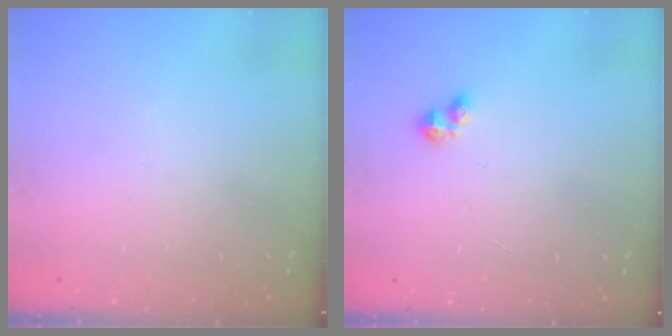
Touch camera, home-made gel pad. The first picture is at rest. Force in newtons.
{"total": 3.3, "press": 3.3, "slide": 0.4}